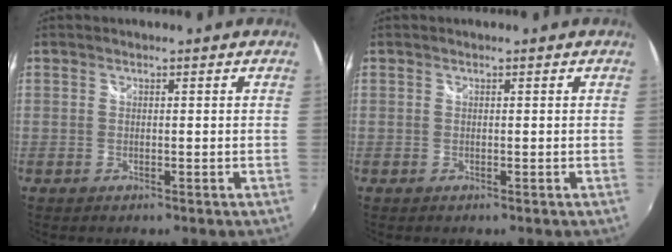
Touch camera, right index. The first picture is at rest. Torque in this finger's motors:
{"motor_torque": [0.00, 0.00, -0.01, 0.00]}